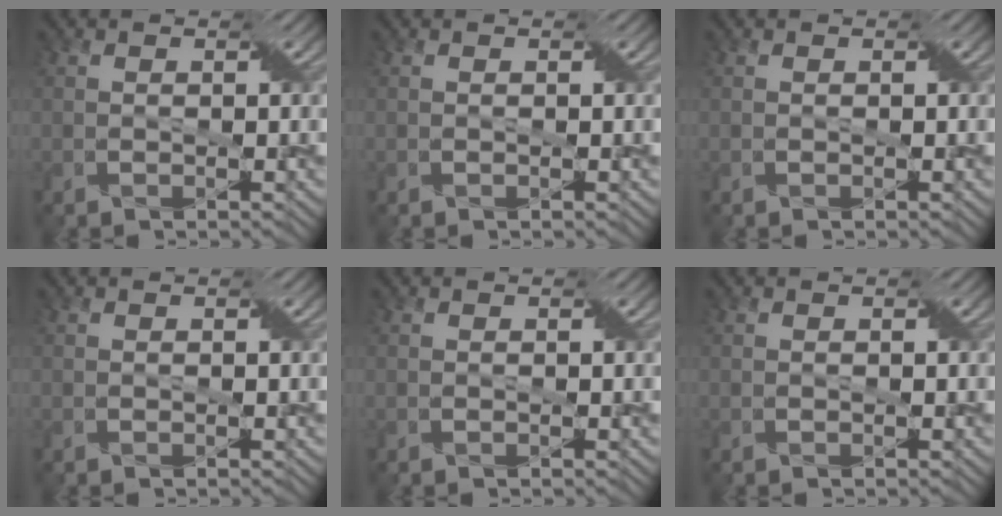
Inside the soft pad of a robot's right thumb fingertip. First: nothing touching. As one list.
[{"total": 0.0}, {"total": 0.0}, {"total": 0.0}, {"total": 0.0}, {"total": 0.0}]